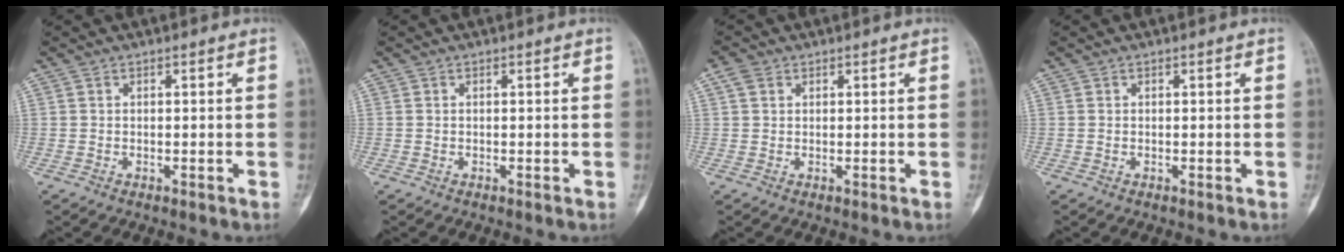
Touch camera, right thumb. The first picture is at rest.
{"total": 0.0}
{"total": 2.2, "force": [1.0, 1.6, 1.1], "torque": [-0.020, 0.007, 0.018]}
{"total": 0.0}